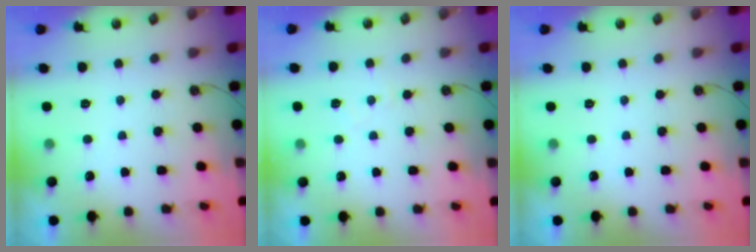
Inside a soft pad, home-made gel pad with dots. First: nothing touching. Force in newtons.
{"total": 4.7, "press": 4.6, "slide": 0.7}
{"total": 0.0}